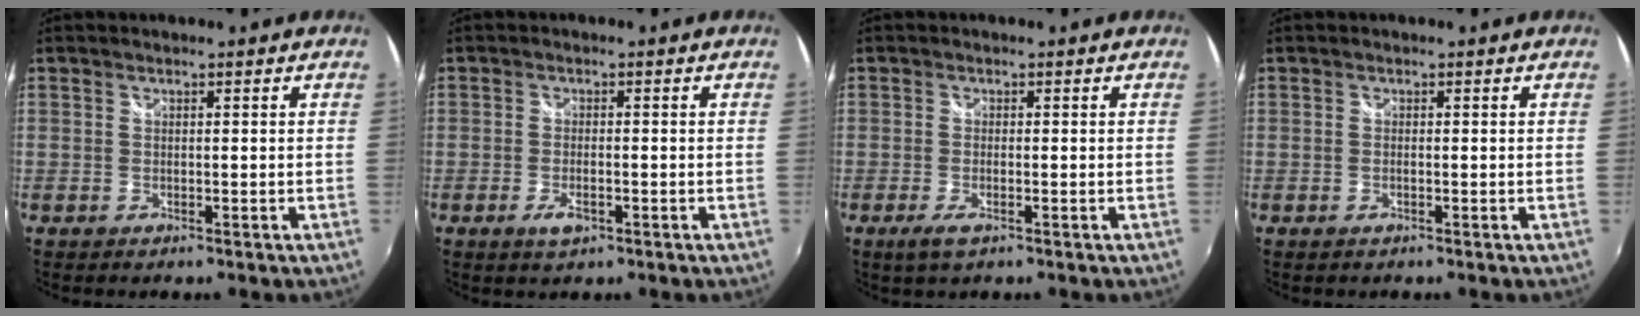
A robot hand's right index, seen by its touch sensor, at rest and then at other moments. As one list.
[{"total": 3.3, "force": [-1.5, 1.4, 2.6], "torque": [-0.054, -0.006, -0.026]}, {"total": 3.1, "force": [-1.5, 0.7, 2.7], "torque": [-0.054, -0.009, -0.024]}, {"total": 0.6, "force": [-0.2, 0.1, 0.6], "torque": [-0.012, 0.000, -0.006]}]